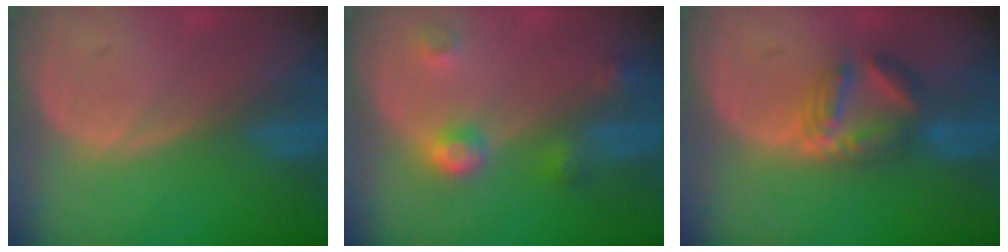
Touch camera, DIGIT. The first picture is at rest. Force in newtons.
{"total": 4.6, "press": 4.1, "slide": 2.0}
{"total": 5.7, "press": 5.6, "slide": 1.2}